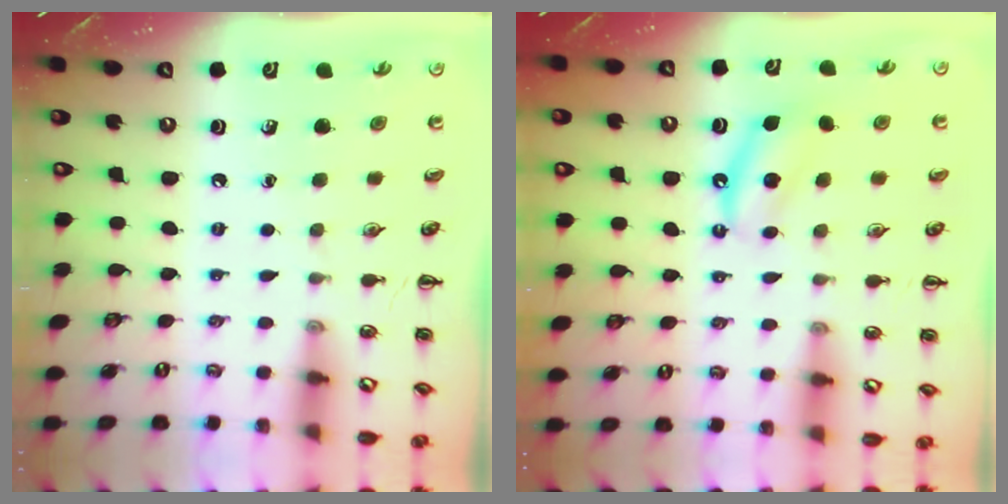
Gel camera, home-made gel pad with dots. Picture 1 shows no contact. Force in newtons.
{"total": 5.6, "press": 5.4, "slide": 1.5}